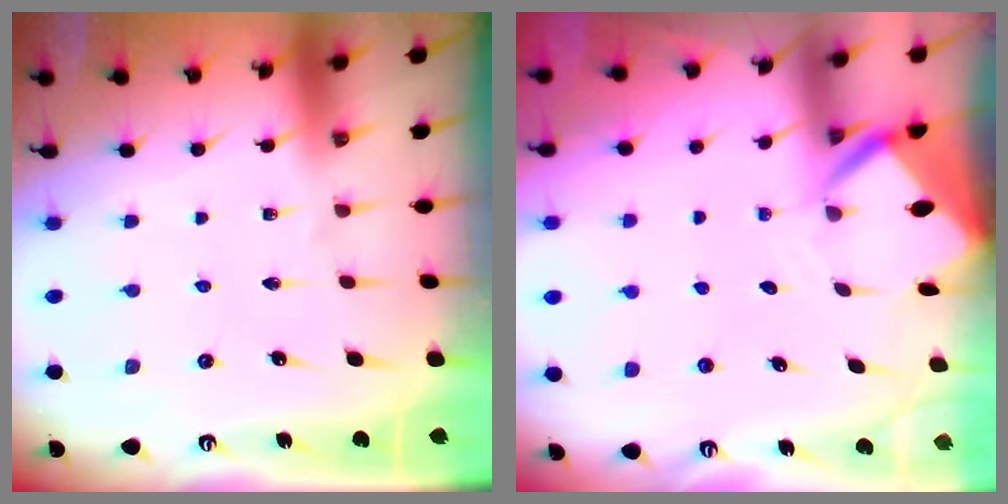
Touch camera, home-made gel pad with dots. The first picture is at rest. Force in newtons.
{"total": 3.8, "press": 3.8, "slide": 0.2}